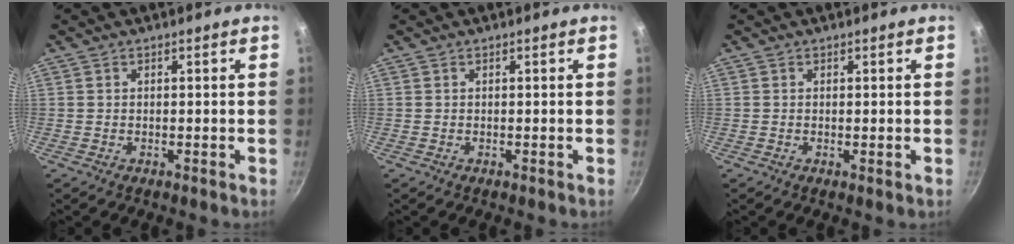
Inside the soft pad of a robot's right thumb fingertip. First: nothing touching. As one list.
[{"total": 0.0}, {"total": 0.5, "force": [0.0, 0.0, 0.5], "torque": [-0.009, -0.003, 0.000]}]